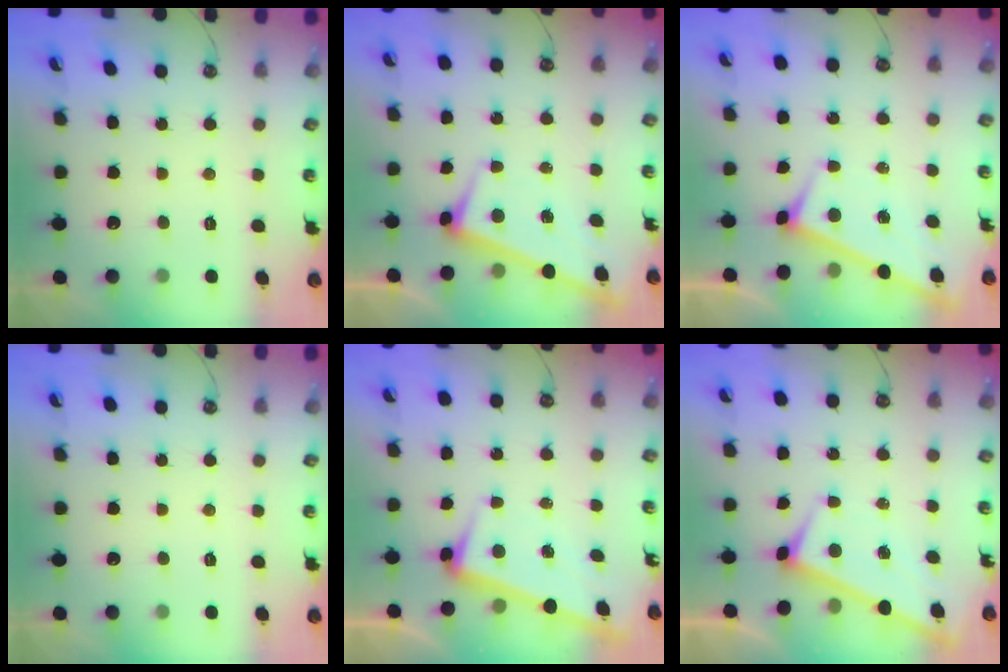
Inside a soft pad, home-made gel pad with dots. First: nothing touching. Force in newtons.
{"total": 2.8, "press": 2.8, "slide": 0.5}
{"total": 3.0, "press": 3.0, "slide": 0.2}
{"total": 0.0}
{"total": 3.0, "press": 2.8, "slide": 1.0}
{"total": 1.2, "press": 1.1, "slide": 0.4}